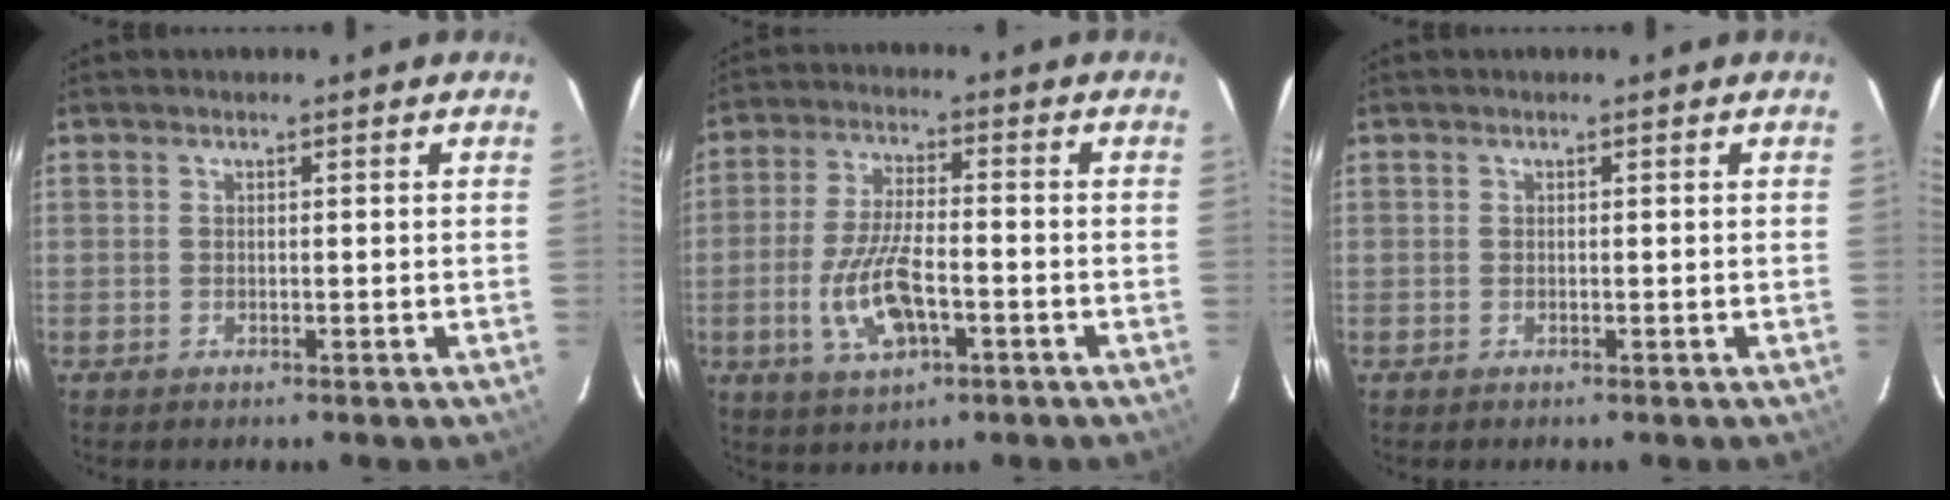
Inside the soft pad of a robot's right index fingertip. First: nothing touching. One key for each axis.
{"total": 10.6, "fx": -3.6, "fy": 4.0, "fz": 9.1, "tx": -0.191, "ty": -0.007, "tz": -0.063}
{"total": 0.0}